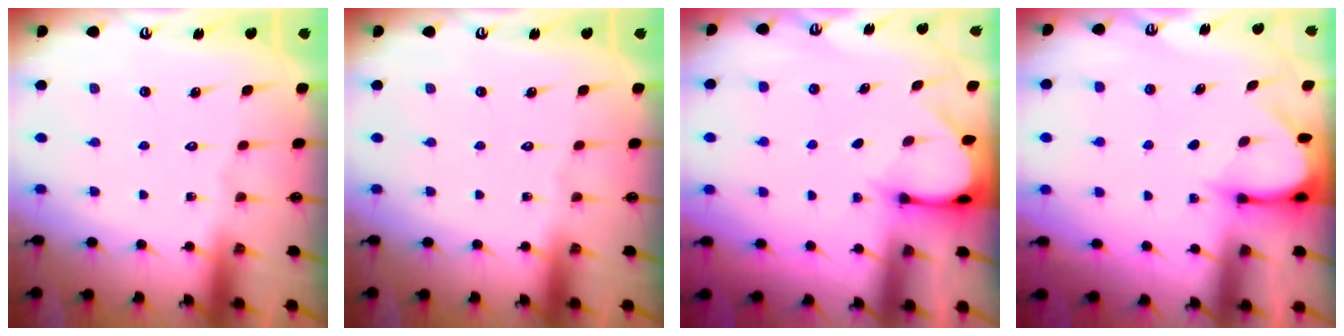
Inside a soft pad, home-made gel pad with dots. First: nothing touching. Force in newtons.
{"total": 0.0}
{"total": 3.0, "press": 3.0, "slide": 0.2}
{"total": 3.8, "press": 3.8, "slide": 0.2}